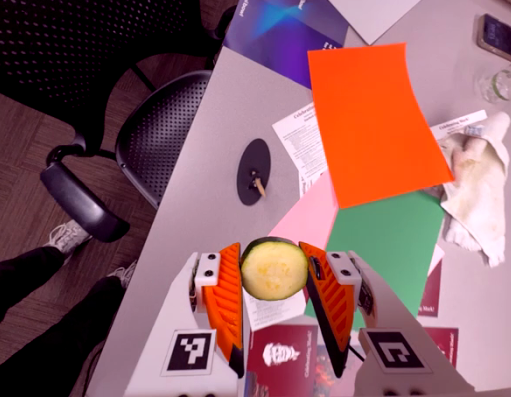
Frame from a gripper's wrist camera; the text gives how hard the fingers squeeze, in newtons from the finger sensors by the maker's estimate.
{"total": 11.7, "left": 12.0, "right": 11.3}